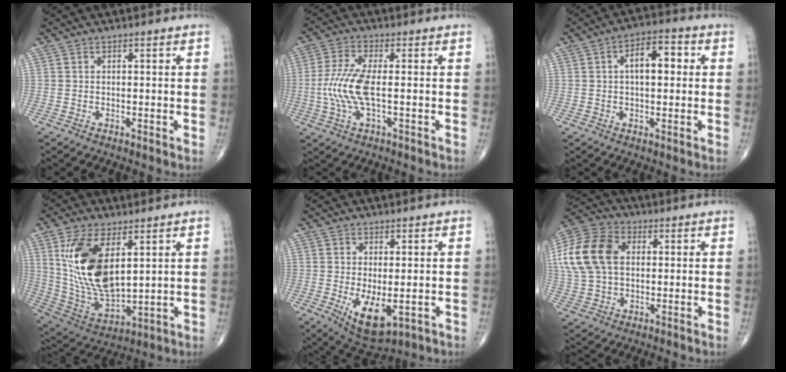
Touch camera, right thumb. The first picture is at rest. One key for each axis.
{"total": 8.4, "fx": -0.8, "fy": 2.5, "fz": 8.0, "tx": -0.196, "ty": 0.005, "tz": -0.019}
{"total": 7.7, "fx": 1.3, "fy": 3.9, "fz": 6.6, "tx": -0.089, "ty": 0.018, "tz": 0.014}
{"total": 17.8, "fx": 5.6, "fy": 8.6, "fz": 14.6, "tx": -0.275, "ty": -0.027, "tz": 0.123}
{"total": 8.2, "fx": -1.7, "fy": 3.7, "fz": 7.1, "tx": -0.112, "ty": -0.022, "tz": -0.013}
{"total": 15.7, "fx": 2.8, "fy": 10.6, "fz": 11.2, "tx": -0.229, "ty": 0.017, "tz": 0.047}